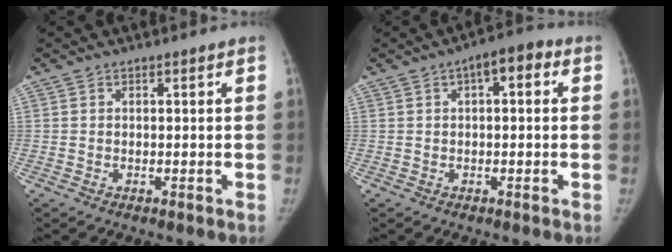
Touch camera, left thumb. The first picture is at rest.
{"total": 5.5, "force": [1.5, 2.5, 4.6], "torque": [-0.052, 0.017, 0.012]}